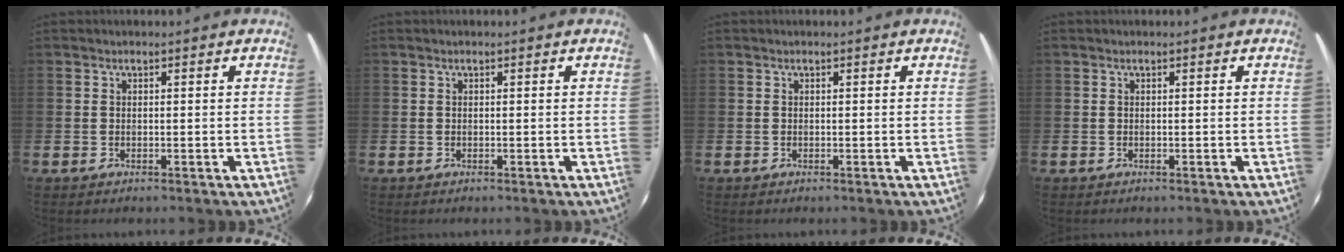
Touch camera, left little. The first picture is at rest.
{"total": 0.0}
{"total": 0.0}
{"total": 0.0}